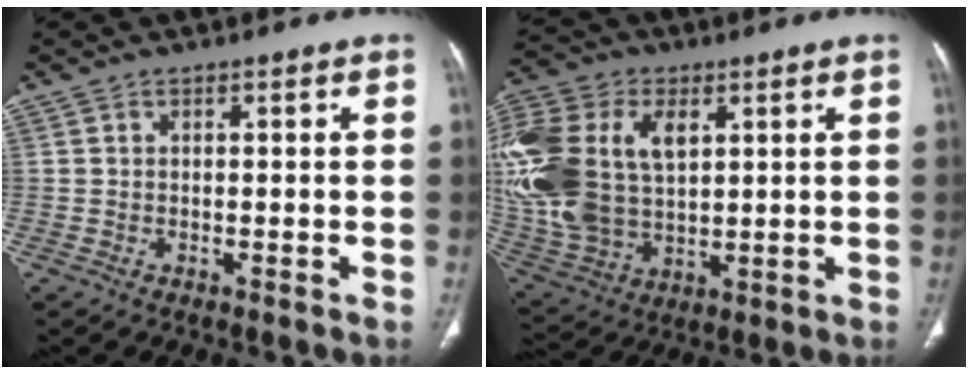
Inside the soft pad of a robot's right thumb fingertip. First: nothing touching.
{"total": 26.8, "force": [5.8, 17.6, 19.4], "torque": [-0.452, 0.013, 0.120]}